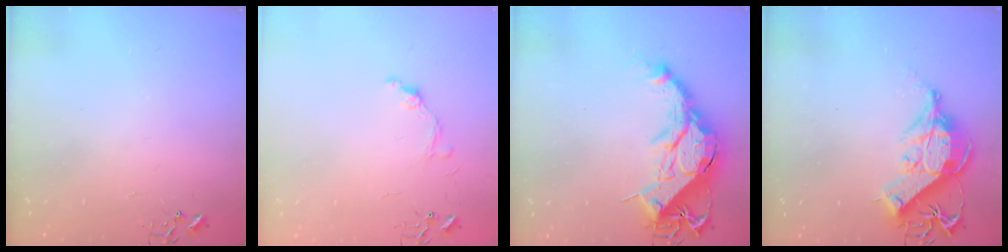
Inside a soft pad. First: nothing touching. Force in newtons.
{"total": 7.9, "press": 7.9, "slide": 0.7}
{"total": 19.8, "press": 19.8, "slide": 1.2}
{"total": 13.7, "press": 13.5, "slide": 2.2}